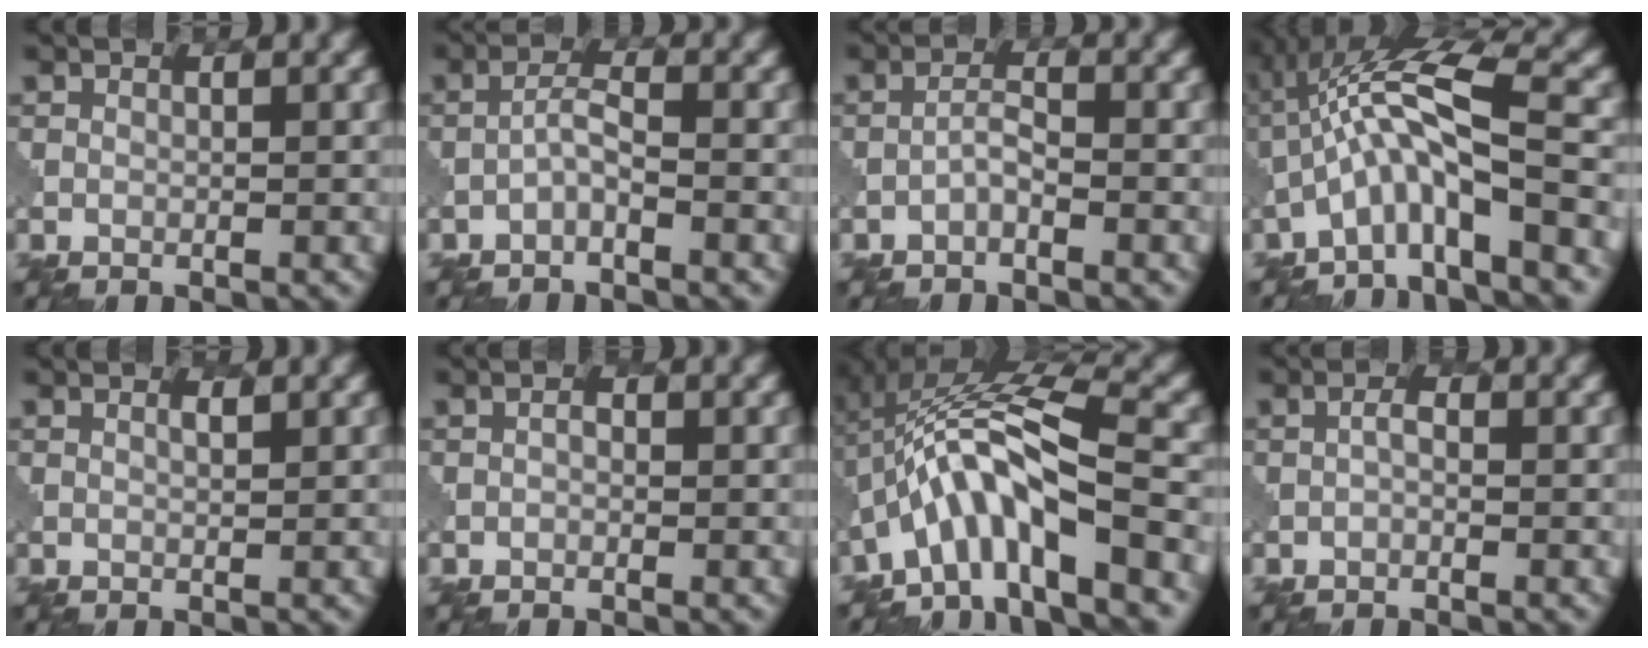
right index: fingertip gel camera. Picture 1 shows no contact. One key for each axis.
{"total": 1.7, "fx": -1.2, "fy": 0.3, "fz": 1.3, "tx": -0.028, "ty": 0.007, "tz": -0.026}
{"total": 1.5, "fx": -1.0, "fy": 0.3, "fz": 1.0, "tx": -0.022, "ty": 0.005, "tz": -0.022}
{"total": 7.3, "fx": -2.3, "fy": 1.4, "fz": 6.8, "tx": -0.129, "ty": 0.025, "tz": -0.051}
{"total": 0.6, "fx": 0.3, "fy": 0.1, "fz": 0.5, "tx": -0.012, "ty": 0.000, "tz": 0.007}
{"total": 1.0, "fx": 0.0, "fy": 0.7, "fz": 0.6, "tx": -0.006, "ty": -0.003, "tz": 0.000}
{"total": 9.0, "fx": -3.5, "fy": 1.9, "fz": 8.0, "tx": -0.141, "ty": 0.024, "tz": -0.067}
{"total": 1.2, "fx": -0.2, "fy": 0.6, "fz": 1.0, "tx": -0.021, "ty": 0.003, "tz": -0.006}